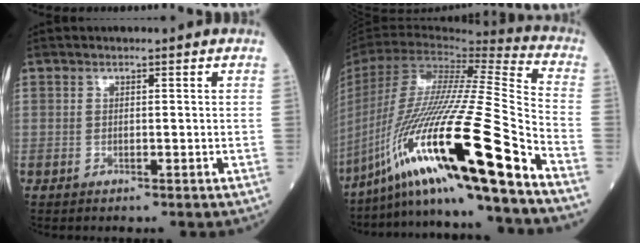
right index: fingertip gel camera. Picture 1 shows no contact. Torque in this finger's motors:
{"motor_torque": [1.59, -0.56, 1.03, 0.20]}